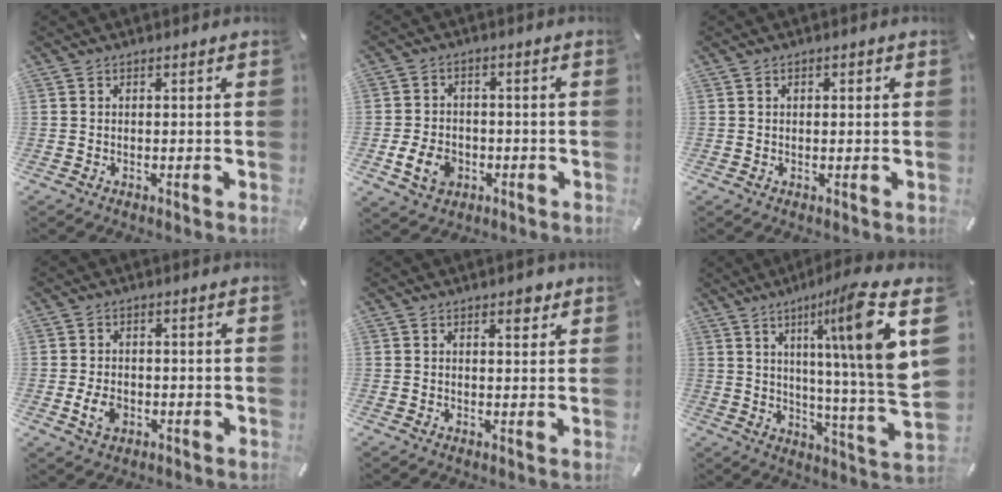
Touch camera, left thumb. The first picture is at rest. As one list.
[{"total": 7.4, "force": [-2.4, 5.8, 4.1], "torque": [-0.084, 0.006, -0.043]}, {"total": 1.3, "force": [0.2, 0.8, 0.9], "torque": [-0.018, 0.007, 0.001]}, {"total": 4.5, "force": [-1.2, 3.2, 3.0], "torque": [-0.071, 0.000, -0.024]}, {"total": 3.1, "force": [2.0, 1.6, 1.8], "torque": [-0.006, -0.009, 0.028]}, {"total": 21.1, "force": [8.9, 1.9, 19.0], "torque": [-0.270, -0.073, 0.118]}]